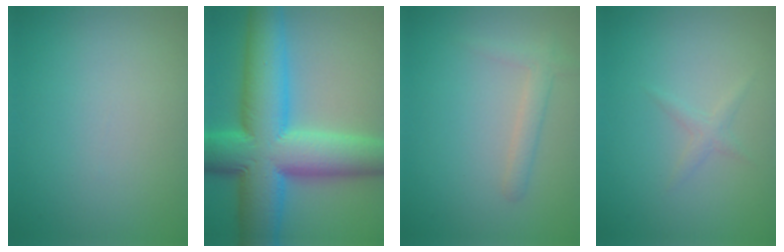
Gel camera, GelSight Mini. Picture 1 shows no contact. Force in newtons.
{"total": 13.8, "press": 13.8, "slide": 0.5}
{"total": 1.7, "press": 1.7, "slide": 0.1}
{"total": 1.0, "press": 1.0, "slide": 0.1}